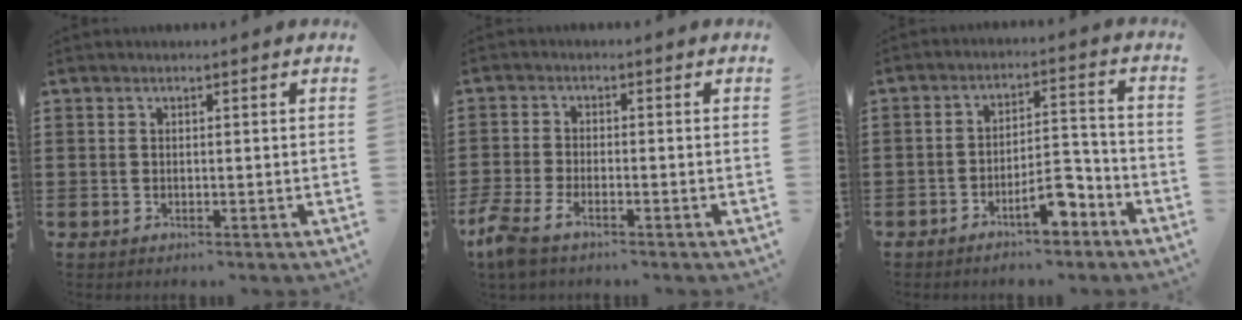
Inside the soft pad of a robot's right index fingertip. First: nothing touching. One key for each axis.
{"total": 3.7, "fx": -2.9, "fy": 0.6, "fz": 2.1, "tx": -0.064, "ty": -0.014, "tz": -0.064}
{"total": 7.7, "fx": -5.1, "fy": 2.3, "fz": 5.2, "tx": -0.087, "ty": 0.010, "tz": -0.091}